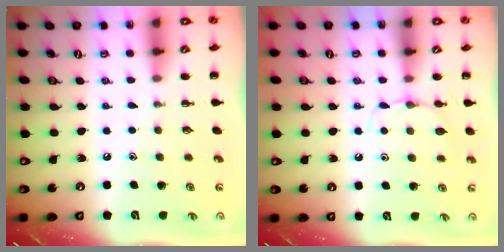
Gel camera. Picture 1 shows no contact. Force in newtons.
{"total": 5.9, "press": 5.8, "slide": 1.4}